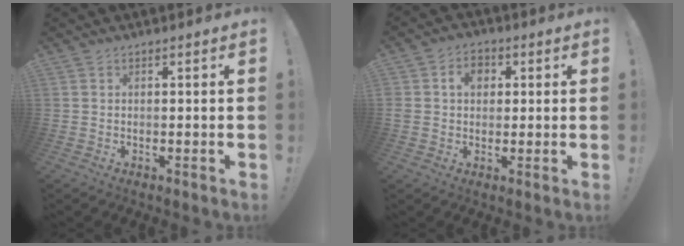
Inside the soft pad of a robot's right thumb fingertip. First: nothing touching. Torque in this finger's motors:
{"motor_torque": [0.78, 0.99, 0.62, -0.17, 0.08]}